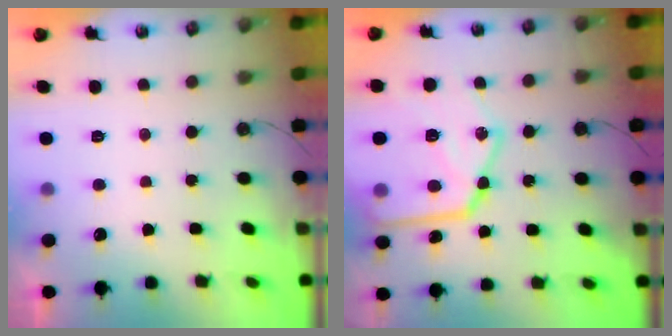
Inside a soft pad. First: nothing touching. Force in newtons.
{"total": 24.8, "press": 24.7, "slide": 2.6}